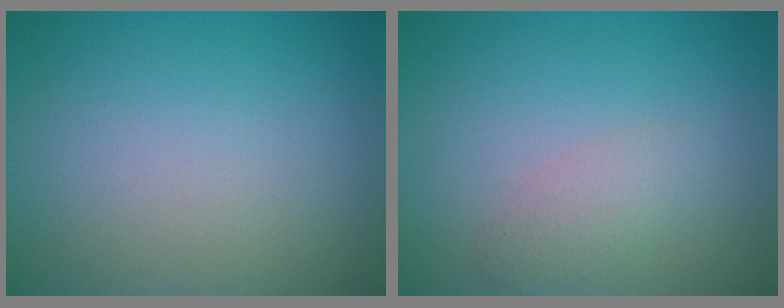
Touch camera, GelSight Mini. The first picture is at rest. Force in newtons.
{"total": 1.8, "press": 1.8, "slide": 0.2}